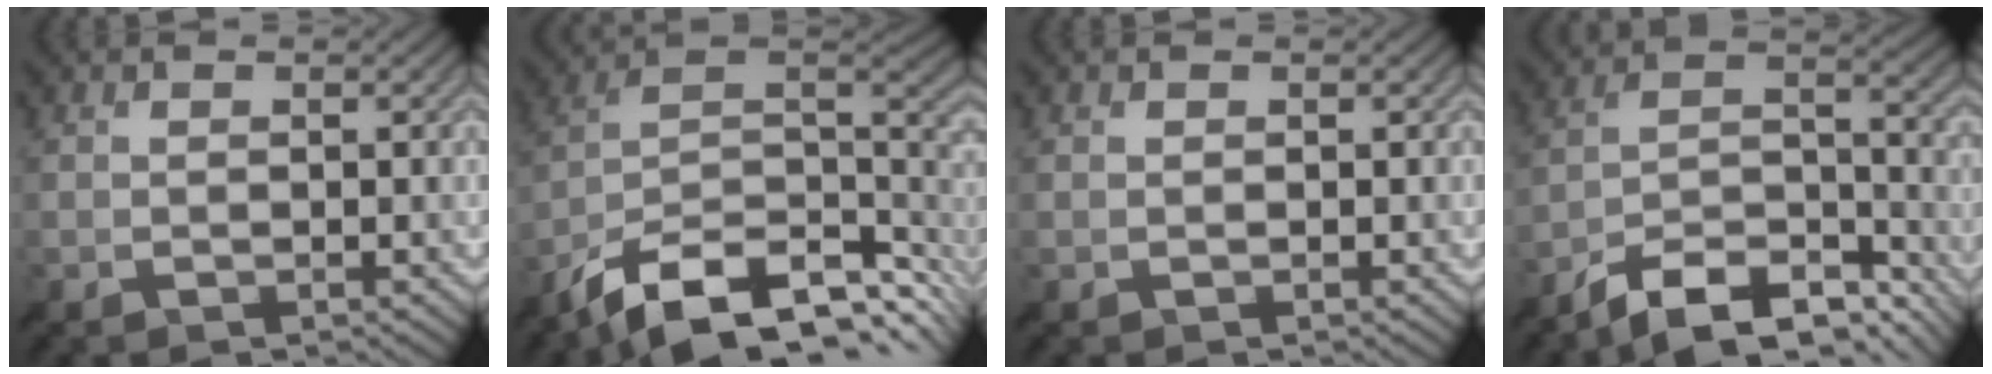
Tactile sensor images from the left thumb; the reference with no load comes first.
{"total": 14.6, "force": [-8.4, 6.8, 9.9], "torque": [-0.220, -0.014, -0.142]}
{"total": 0.0}
{"total": 13.5, "force": [-11.4, 3.4, 6.3], "torque": [-0.126, 0.003, -0.200]}